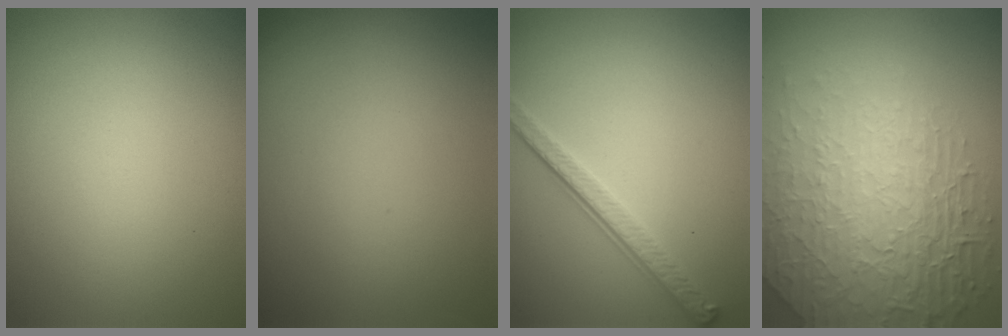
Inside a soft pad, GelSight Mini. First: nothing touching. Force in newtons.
{"total": 0.0}
{"total": 3.6, "press": 2.6, "slide": 2.4}
{"total": 8.7, "press": 6.0, "slide": 6.3}